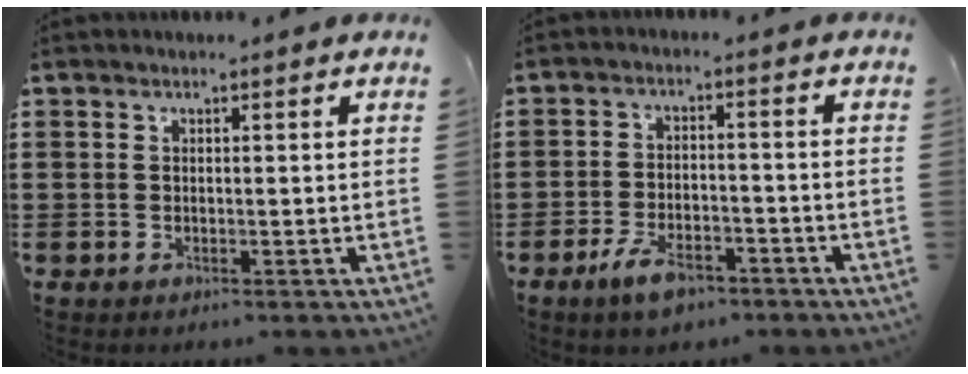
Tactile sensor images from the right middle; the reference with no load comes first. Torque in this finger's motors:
{"motor_torque": [0.33, -0.06, 0.20, 0.08]}